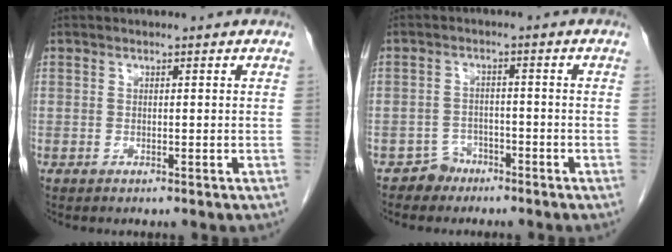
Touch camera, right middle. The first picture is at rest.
{"total": 2.9, "force": [-2.2, 1.8, -0.2], "torque": [0.002, 0.009, -0.038]}